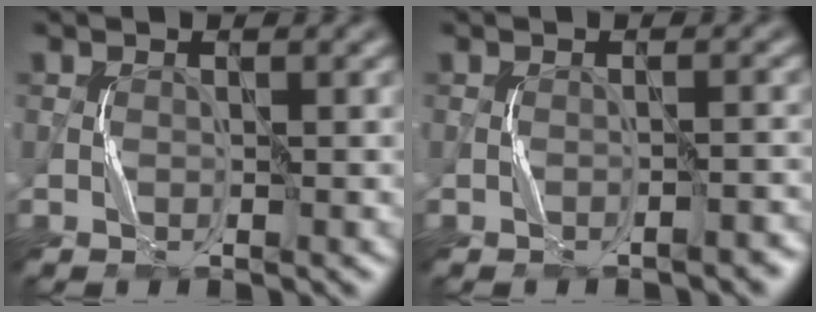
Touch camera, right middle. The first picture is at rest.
{"total": 1.3, "force": [-1.1, 0.1, 0.6], "torque": [-0.006, 0.008, -0.015]}